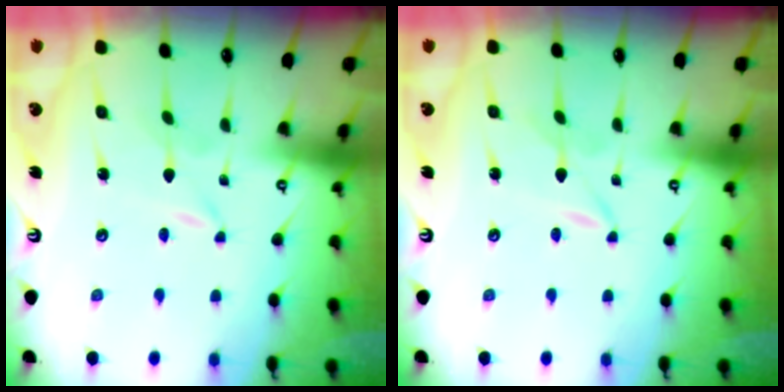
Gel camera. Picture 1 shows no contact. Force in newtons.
{"total": 0.8, "press": 0.8, "slide": 0.2}